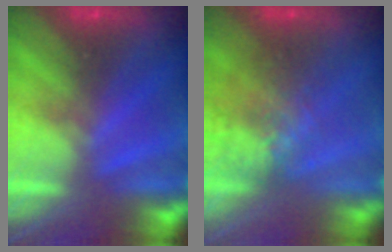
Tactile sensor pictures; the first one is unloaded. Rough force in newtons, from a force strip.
{"total": 6.9}